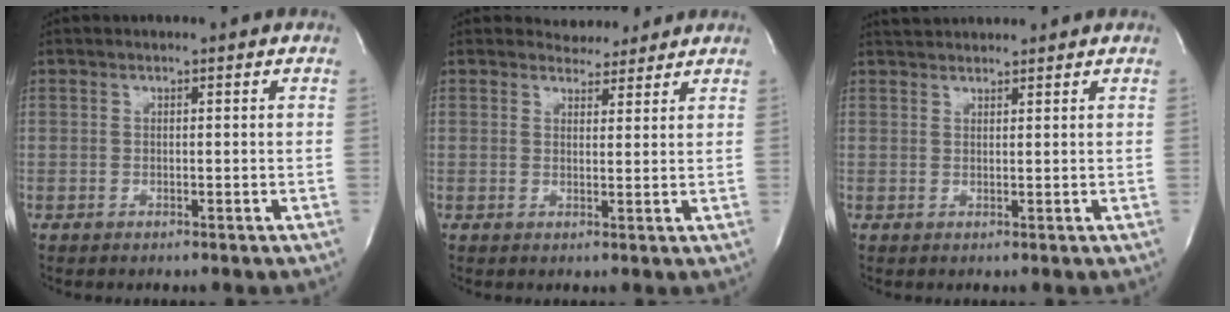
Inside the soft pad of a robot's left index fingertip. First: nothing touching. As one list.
[{"total": 3.4, "force": [3.2, 1.1, -0.1], "torque": [-0.003, 0.000, 0.045]}, {"total": 4.7, "force": [4.5, 0.7, 0.9], "torque": [-0.018, 0.035, 0.071]}]